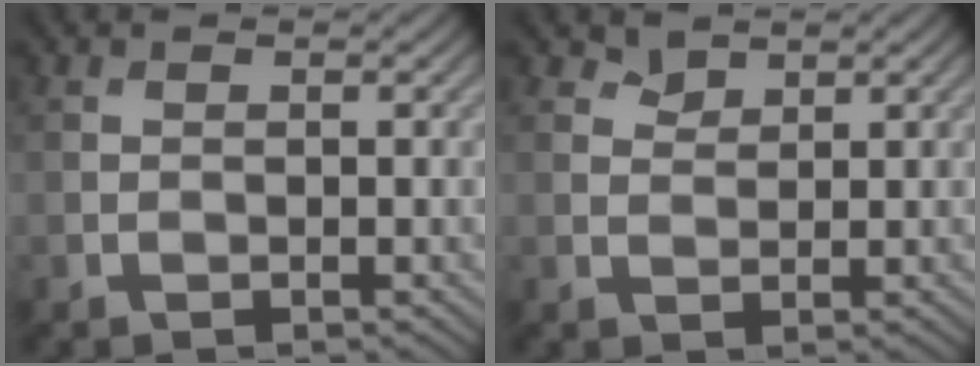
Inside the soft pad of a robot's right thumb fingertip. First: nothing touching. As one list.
[{"total": 1.5, "force": [1.3, 0.7, 0.3], "torque": [-0.005, -0.004, 0.028]}]